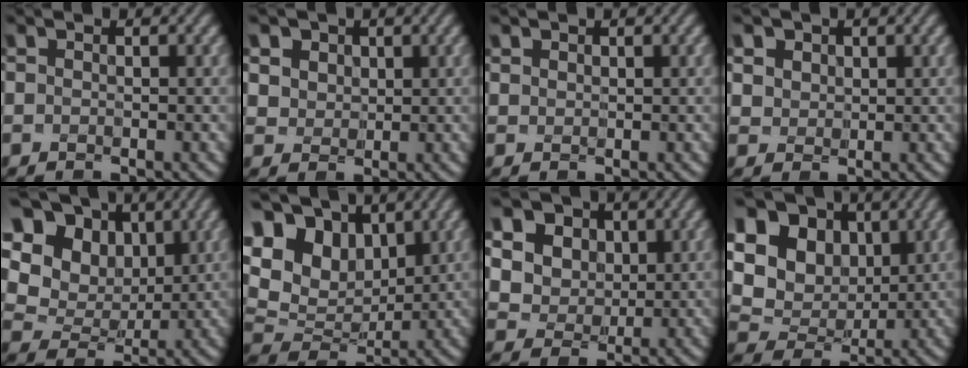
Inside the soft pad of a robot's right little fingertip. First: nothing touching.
{"total": 4.9, "force": [2.4, 3.8, 1.9], "torque": [-0.069, 0.007, 0.047]}
{"total": 1.2, "force": [0.8, 0.8, 0.3], "torque": [-0.021, 0.006, 0.016]}
{"total": 3.6, "force": [1.7, 2.9, 1.4], "torque": [-0.058, 0.005, 0.036]}
{"total": 11.7, "force": [4.5, 9.3, 5.4], "torque": [-0.129, 0.019, 0.100]}
{"total": 10.2, "force": [4.0, 7.3, 5.8], "torque": [-0.131, 0.020, 0.070]}
{"total": 10.7, "force": [4.5, 8.5, 4.5], "torque": [-0.121, 0.014, 0.091]}
{"total": 13.1, "force": [4.5, 10.6, 6.2], "torque": [-0.152, 0.011, 0.098]}